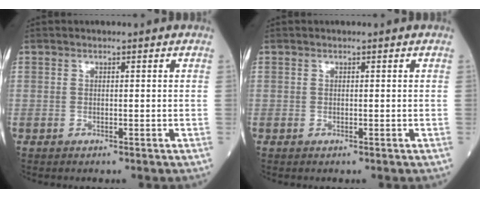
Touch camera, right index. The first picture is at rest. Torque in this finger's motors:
{"motor_torque": [0.02, 0.02, 0.00, 0.00]}